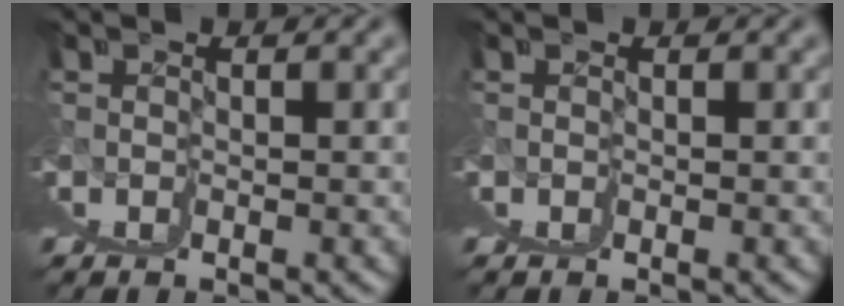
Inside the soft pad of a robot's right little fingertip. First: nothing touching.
{"total": 0.0}